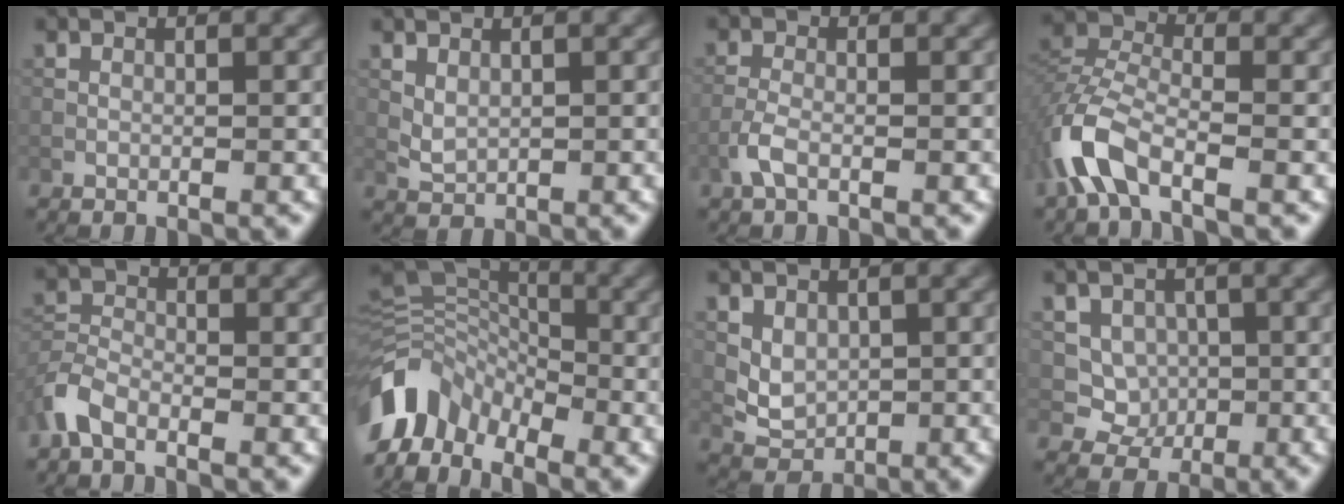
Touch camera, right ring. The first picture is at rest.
{"total": 1.4, "force": [0.7, 0.9, 0.8], "torque": [-0.022, -0.003, 0.020]}
{"total": 1.9, "force": [-1.0, 0.7, 1.5], "torque": [-0.036, 0.001, -0.027]}
{"total": 6.4, "force": [-3.5, 2.9, 4.4], "torque": [-0.096, 0.001, -0.084]}
{"total": 3.4, "force": [-2.4, 1.6, 1.8], "torque": [-0.041, 0.001, -0.062]}
{"total": 8.4, "force": [-4.9, 5.2, 4.4], "torque": [-0.089, -0.007, -0.105]}
{"total": 2.6, "force": [0.4, 2.1, 1.6], "torque": [-0.028, -0.007, 0.012]}
{"total": 4.4, "force": [1.0, 3.9, 1.8], "torque": [-0.032, -0.005, 0.024]}